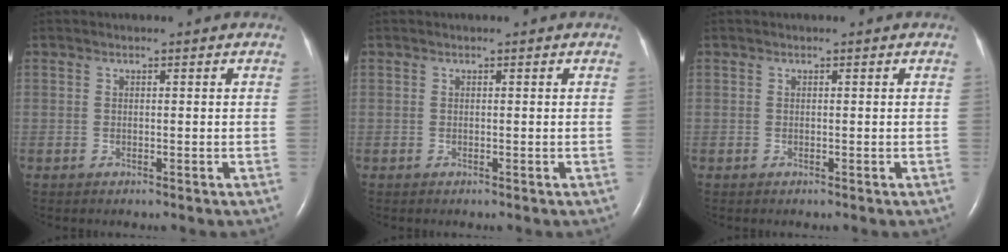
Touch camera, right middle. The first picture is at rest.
{"total": 0.0}
{"total": 0.0}